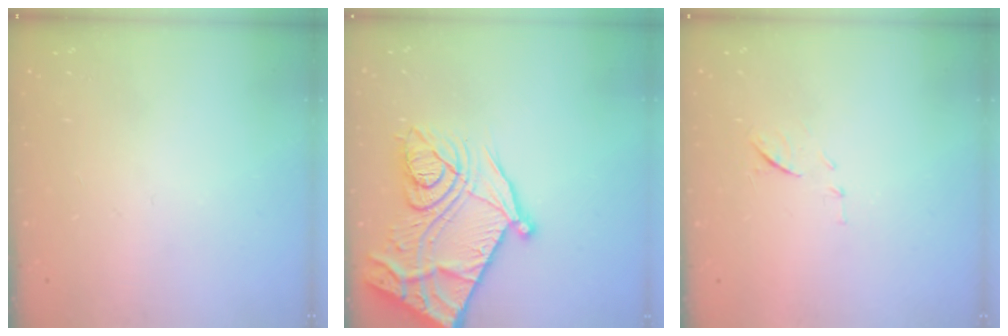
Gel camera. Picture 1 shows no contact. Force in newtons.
{"total": 27.1, "press": 27.1, "slide": 0.8}
{"total": 6.2, "press": 6.2, "slide": 1.0}